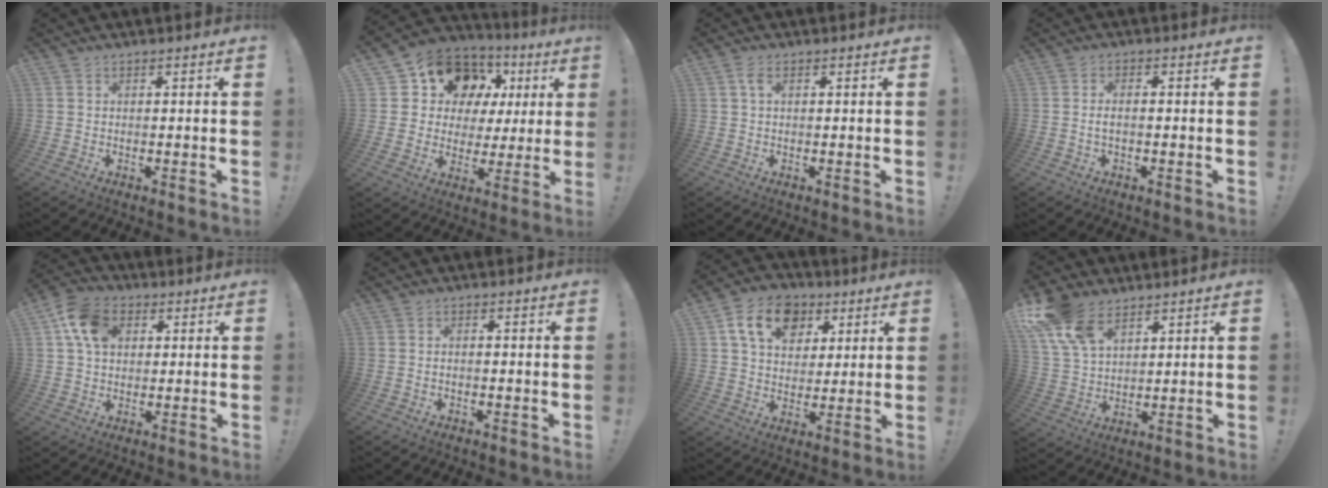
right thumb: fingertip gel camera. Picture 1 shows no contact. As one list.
[{"total": 14.2, "force": [6.5, 10.7, 6.6], "torque": [-0.103, -0.036, 0.130]}, {"total": 2.5, "force": [0.9, 1.2, 2.0], "torque": [-0.040, 0.004, 0.014]}, {"total": 2.3, "force": [-0.4, 0.8, 2.1], "torque": [-0.044, 0.004, -0.009]}, {"total": 11.2, "force": [3.5, 8.3, 6.6], "torque": [-0.117, 0.004, 0.069]}, {"total": 0.9, "force": [-0.6, 0.1, 0.7], "torque": [-0.009, 0.003, -0.010]}, {"total": 15.1, "force": [6.3, 11.1, 8.1], "torque": [-0.129, -0.011, 0.121]}, {"total": 13.6, "force": [8.4, 7.4, 7.7], "torque": [-0.157, -0.039, 0.160]}]